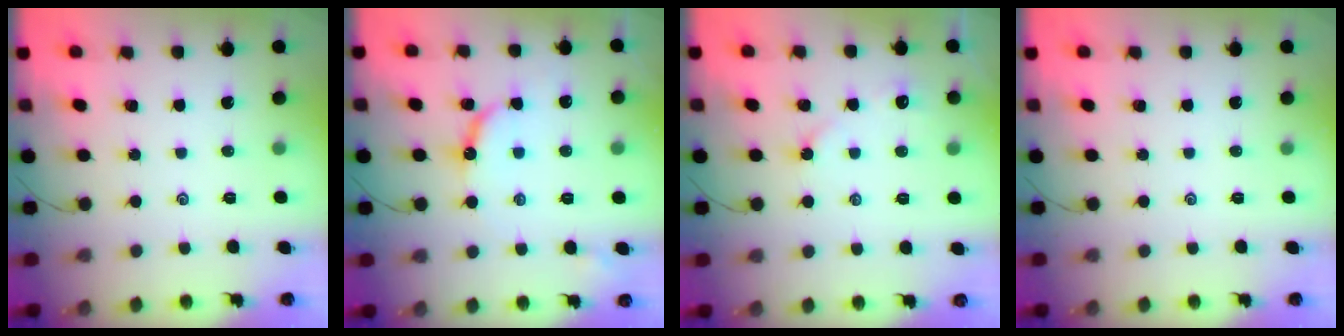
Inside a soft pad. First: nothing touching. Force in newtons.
{"total": 8.9, "press": 8.9, "slide": 0.8}
{"total": 2.9, "press": 2.9, "slide": 0.5}
{"total": 0.0}